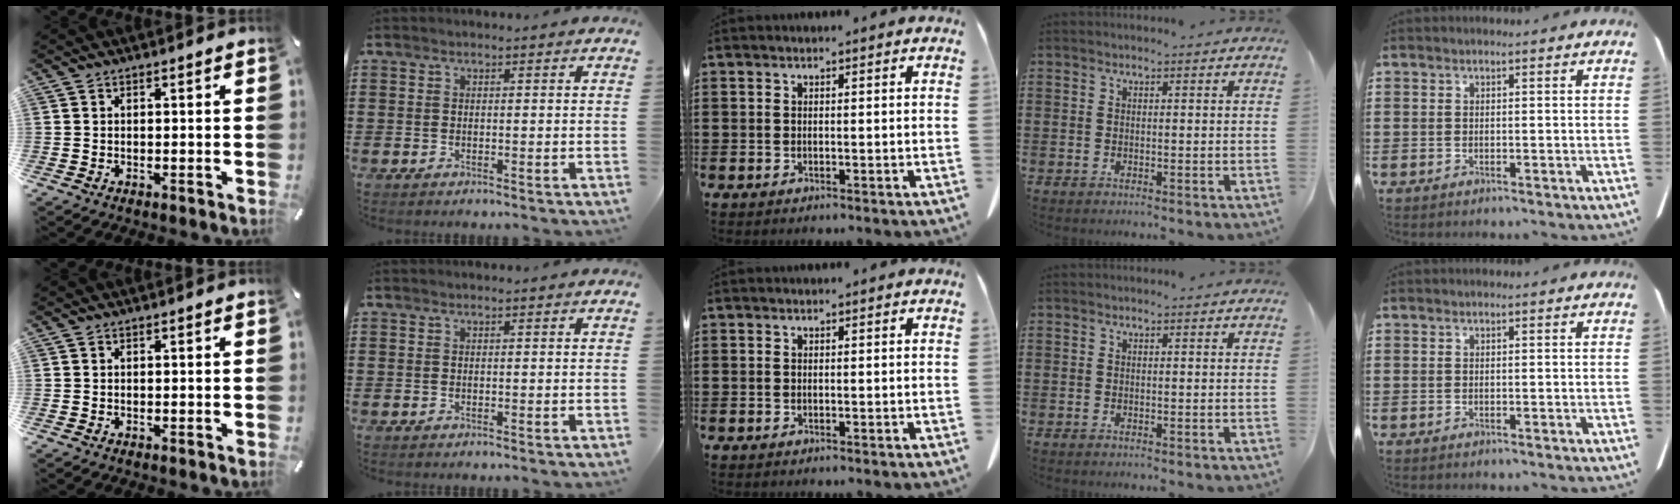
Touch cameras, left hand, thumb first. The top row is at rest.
{}